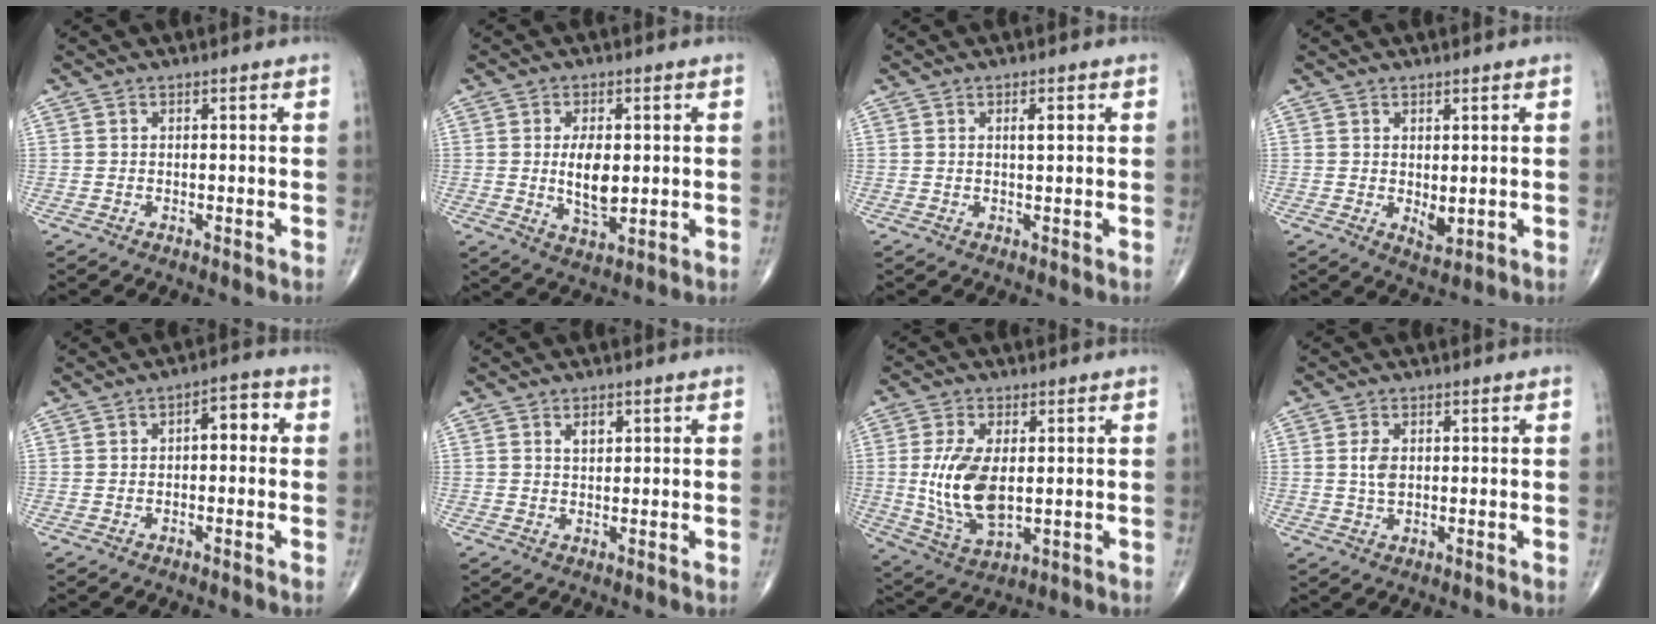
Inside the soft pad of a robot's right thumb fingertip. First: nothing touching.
{"total": 7.8, "force": [0.3, 3.9, 6.7], "torque": [-0.106, -0.013, 0.010]}
{"total": 2.0, "force": [0.6, 0.5, 1.8], "torque": [-0.029, 0.000, 0.007]}
{"total": 3.0, "force": [0.2, 1.6, 2.6], "torque": [-0.031, -0.011, 0.010]}
{"total": 4.4, "force": [0.3, 2.3, 3.8], "torque": [-0.035, 0.019, -0.006]}
{"total": 1.9, "force": [1.0, 1.0, 1.3], "torque": [-0.016, -0.004, 0.017]}
{"total": 12.4, "force": [0.5, 6.4, 10.6], "torque": [-0.211, -0.015, 0.020]}
{"total": 3.1, "force": [0.5, 1.8, 2.4], "torque": [-0.043, -0.004, 0.010]}